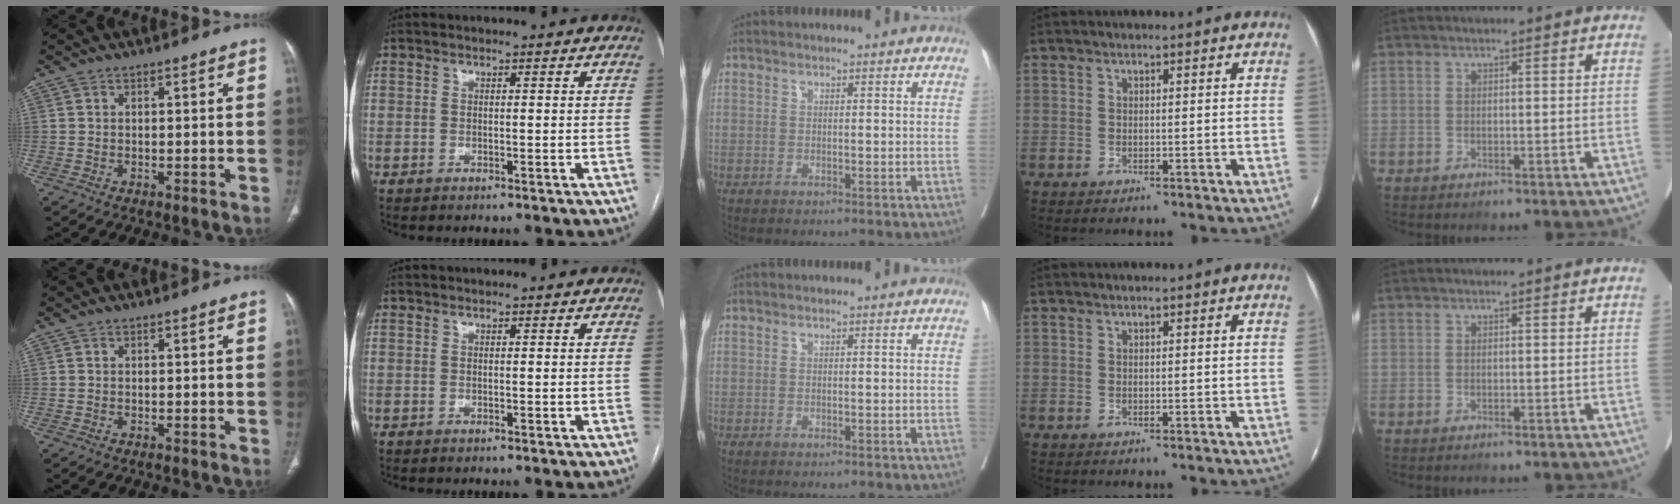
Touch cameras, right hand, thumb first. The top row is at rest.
{}